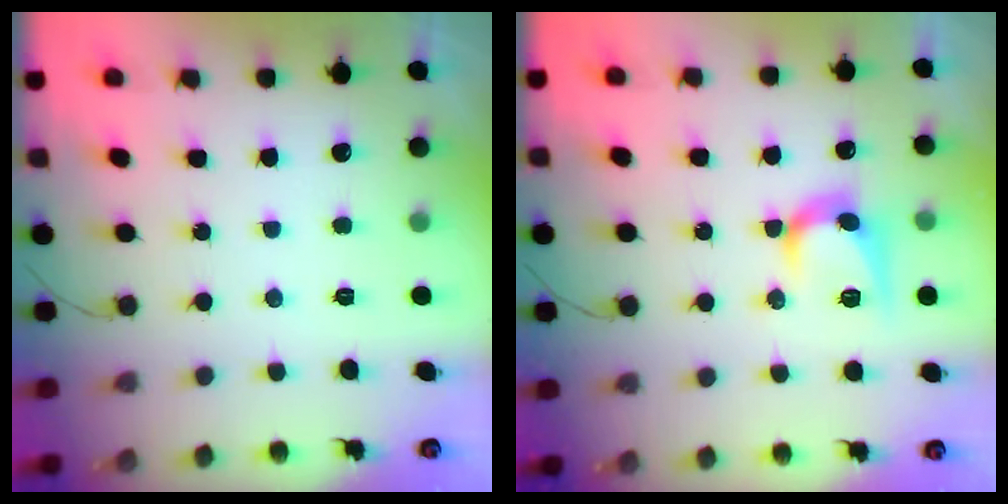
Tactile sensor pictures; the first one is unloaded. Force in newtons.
{"total": 10.3, "press": 10.3, "slide": 0.7}